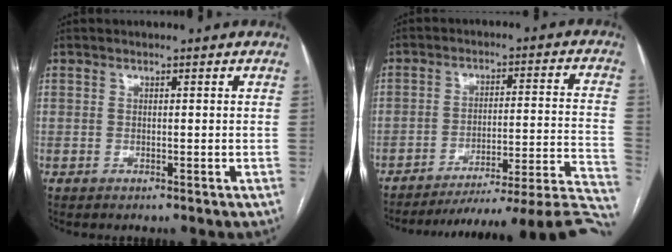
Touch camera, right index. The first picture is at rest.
{"total": 26.3, "force": [-24.4, -0.6, 9.6], "torque": [-0.035, -0.004, -0.320]}